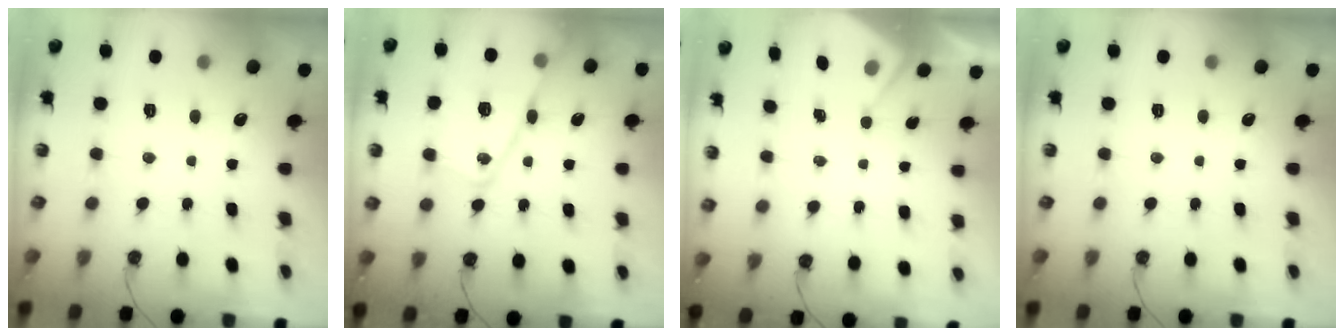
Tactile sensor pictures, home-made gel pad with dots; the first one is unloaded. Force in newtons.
{"total": 18.1, "press": 18.0, "slide": 1.5}
{"total": 3.1, "press": 3.1, "slide": 0.4}
{"total": 0.0}